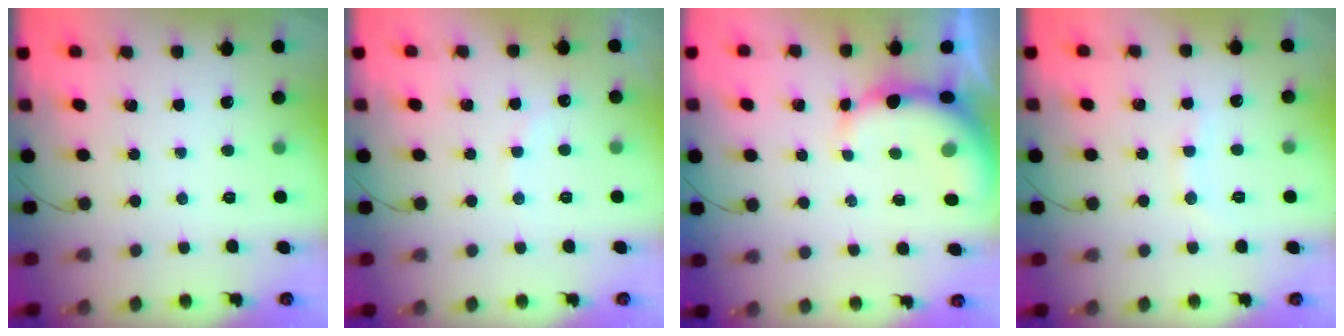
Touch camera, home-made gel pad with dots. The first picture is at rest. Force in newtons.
{"total": 6.0, "press": 5.9, "slide": 1.1}
{"total": 7.8, "press": 7.7, "slide": 1.5}
{"total": 4.4, "press": 4.2, "slide": 1.2}